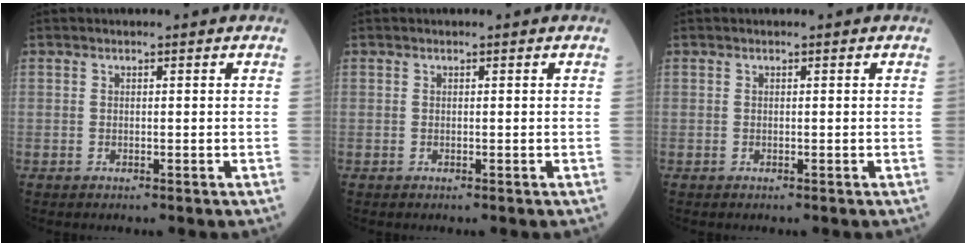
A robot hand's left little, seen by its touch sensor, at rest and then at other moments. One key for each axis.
{"total": 0.0}
{"total": 0.0}